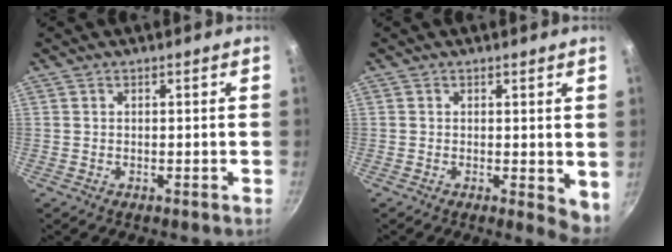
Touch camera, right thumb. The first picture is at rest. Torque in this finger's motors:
{"motor_torque": [0.22, 0.20, 0.06, -0.24, 0.02]}